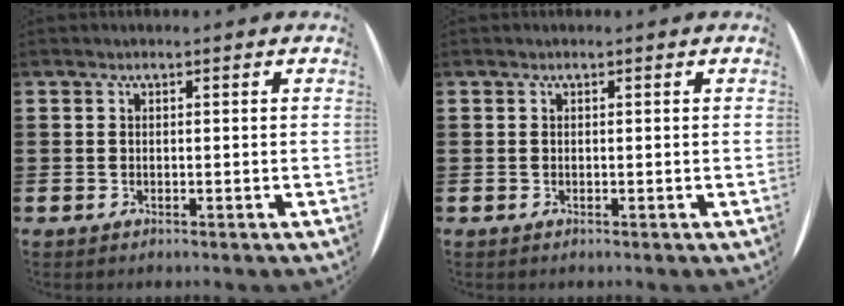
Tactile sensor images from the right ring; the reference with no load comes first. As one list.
[{"total": 0.0}]